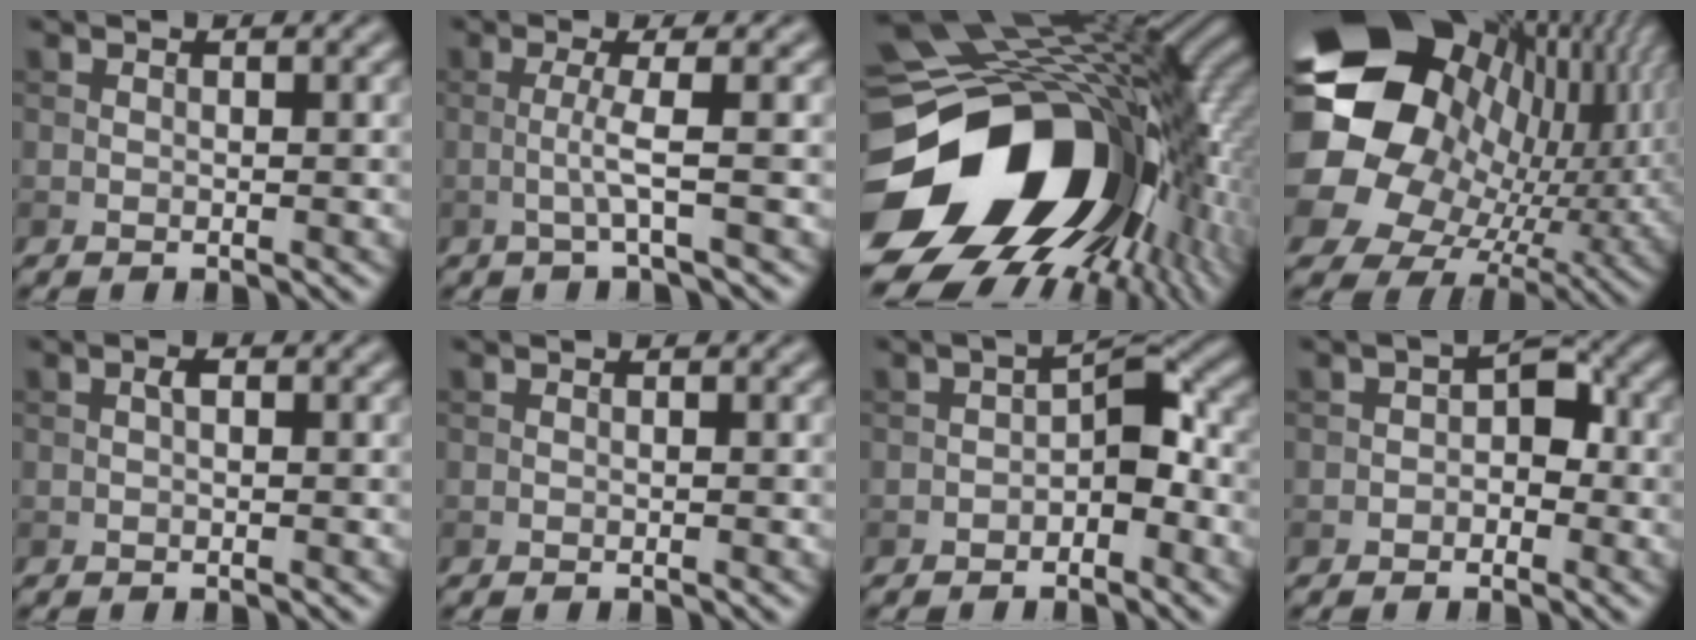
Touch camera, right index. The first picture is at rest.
{"total": 2.5, "force": [-0.4, 0.1, 2.4], "torque": [-0.049, 0.000, -0.013]}
{"total": 19.6, "force": [-4.5, 13.4, 13.6], "torque": [-0.268, -0.052, -0.053]}
{"total": 22.7, "force": [4.3, 18.7, 12.2], "torque": [-0.245, 0.008, 0.059]}
{"total": 0.8, "force": [0.0, 0.3, 0.8], "torque": [-0.015, 0.002, -0.001]}
{"total": 0.0}
{"total": 3.4, "force": [-1.3, 1.9, 2.5], "torque": [-0.025, 0.015, -0.026]}
{"total": 2.7, "force": [-0.7, 1.8, 1.8], "torque": [-0.016, 0.007, -0.019]}